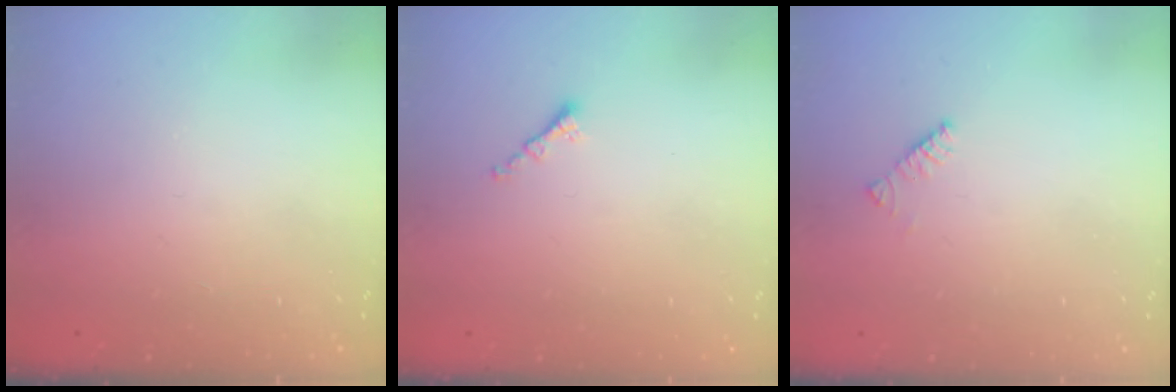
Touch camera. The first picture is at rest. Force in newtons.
{"total": 1.3, "press": 1.2, "slide": 0.5}
{"total": 2.6, "press": 2.6, "slide": 0.4}